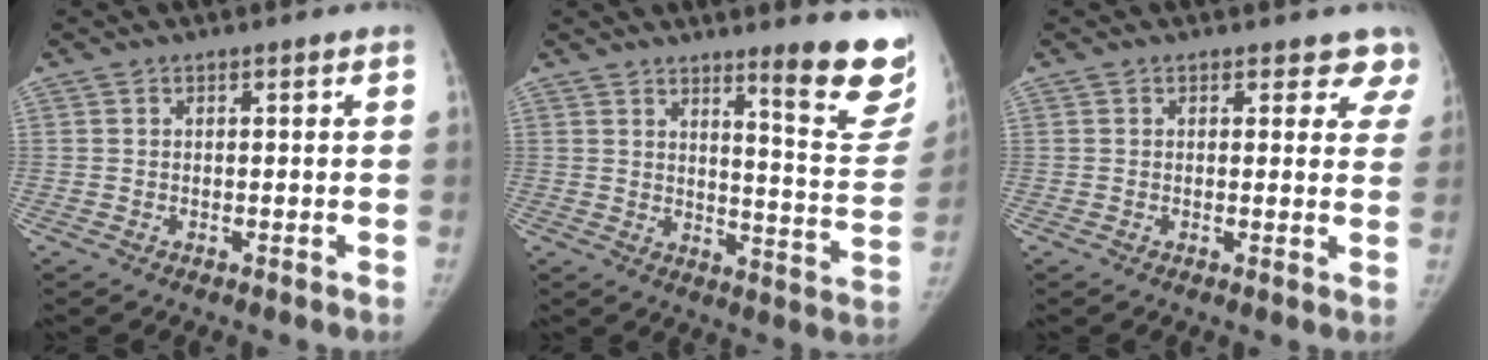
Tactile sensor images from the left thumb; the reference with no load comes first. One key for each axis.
{"total": 15.6, "fx": 11.0, "fy": 2.4, "fz": 10.9, "tx": -0.102, "ty": -0.092, "tz": 0.147}
{"total": 5.1, "fx": 4.4, "fy": 2.5, "fz": 0.5, "tx": 0.042, "ty": -0.018, "tz": 0.024}